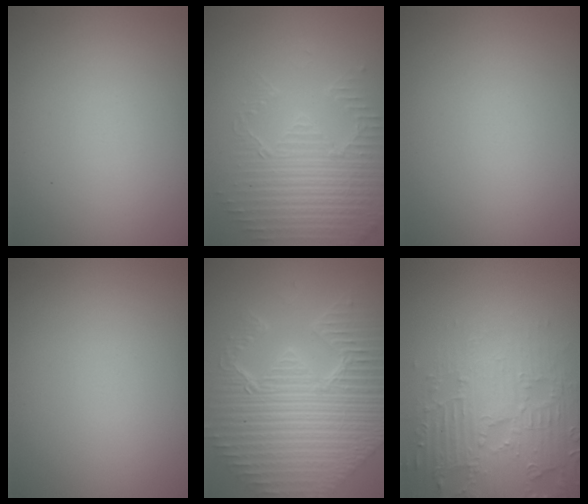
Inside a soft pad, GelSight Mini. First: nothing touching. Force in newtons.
{"total": 3.8, "press": 3.7, "slide": 1.0}
{"total": 0.0}
{"total": 0.0}
{"total": 11.9, "press": 7.9, "slide": 9.0}
{"total": 5.6, "press": 5.1, "slide": 2.2}